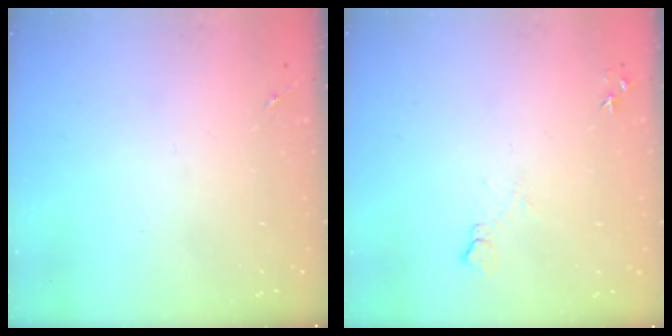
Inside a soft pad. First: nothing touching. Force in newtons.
{"total": 6.9, "press": 6.8, "slide": 0.8}